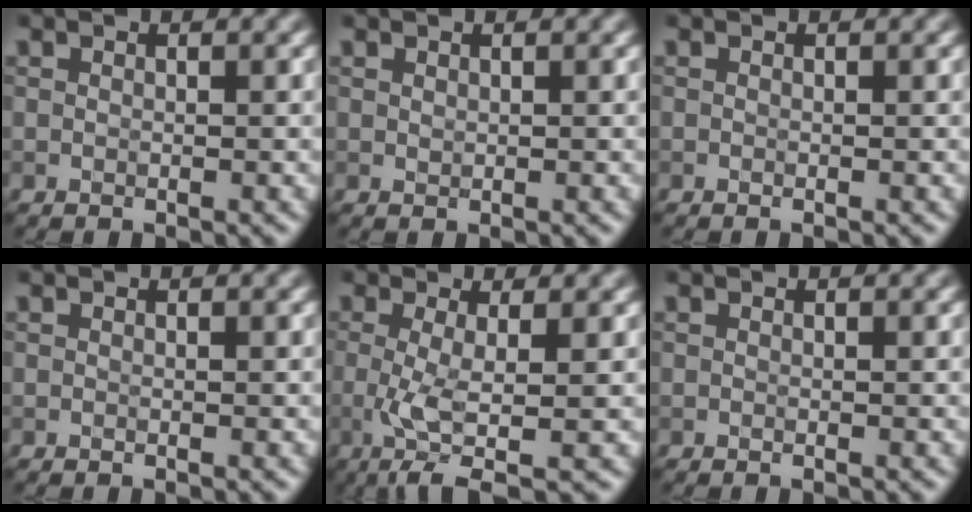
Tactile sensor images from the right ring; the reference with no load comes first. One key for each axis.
{"total": 0.0}
{"total": 0.0}
{"total": 0.0}
{"total": 3.7, "fx": -1.1, "fy": 0.5, "fz": 3.5, "tx": -0.061, "ty": -0.012, "tz": -0.025}
{"total": 0.0}